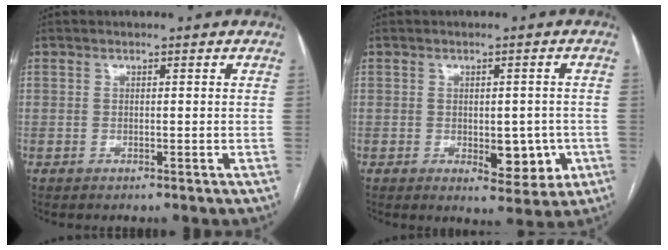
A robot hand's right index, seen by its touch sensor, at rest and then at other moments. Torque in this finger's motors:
{"motor_torque": [0.26, 0.06, 0.17, 0.05]}